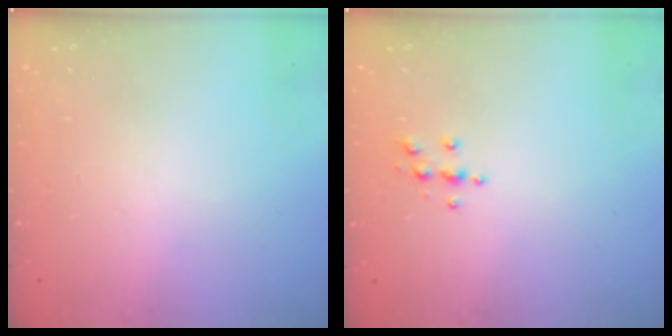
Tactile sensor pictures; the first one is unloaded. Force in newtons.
{"total": 3.6, "press": 3.6, "slide": 0.4}